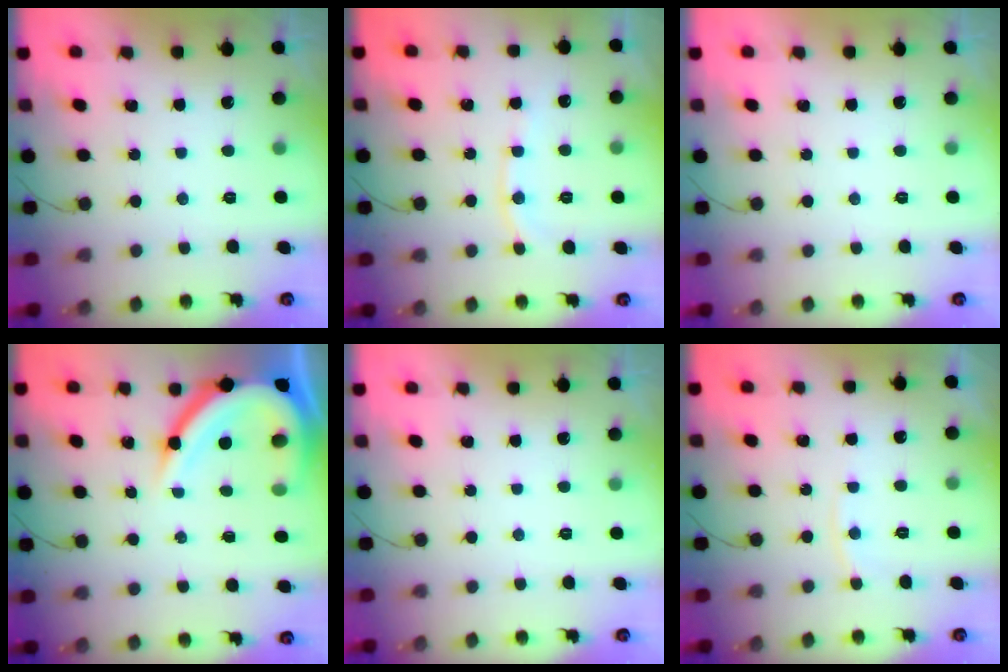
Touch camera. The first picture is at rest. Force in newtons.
{"total": 6.7, "press": 6.6, "slide": 0.9}
{"total": 0.0}
{"total": 15.6, "press": 15.6, "slide": 1.3}
{"total": 0.0}
{"total": 5.2, "press": 5.2, "slide": 0.6}